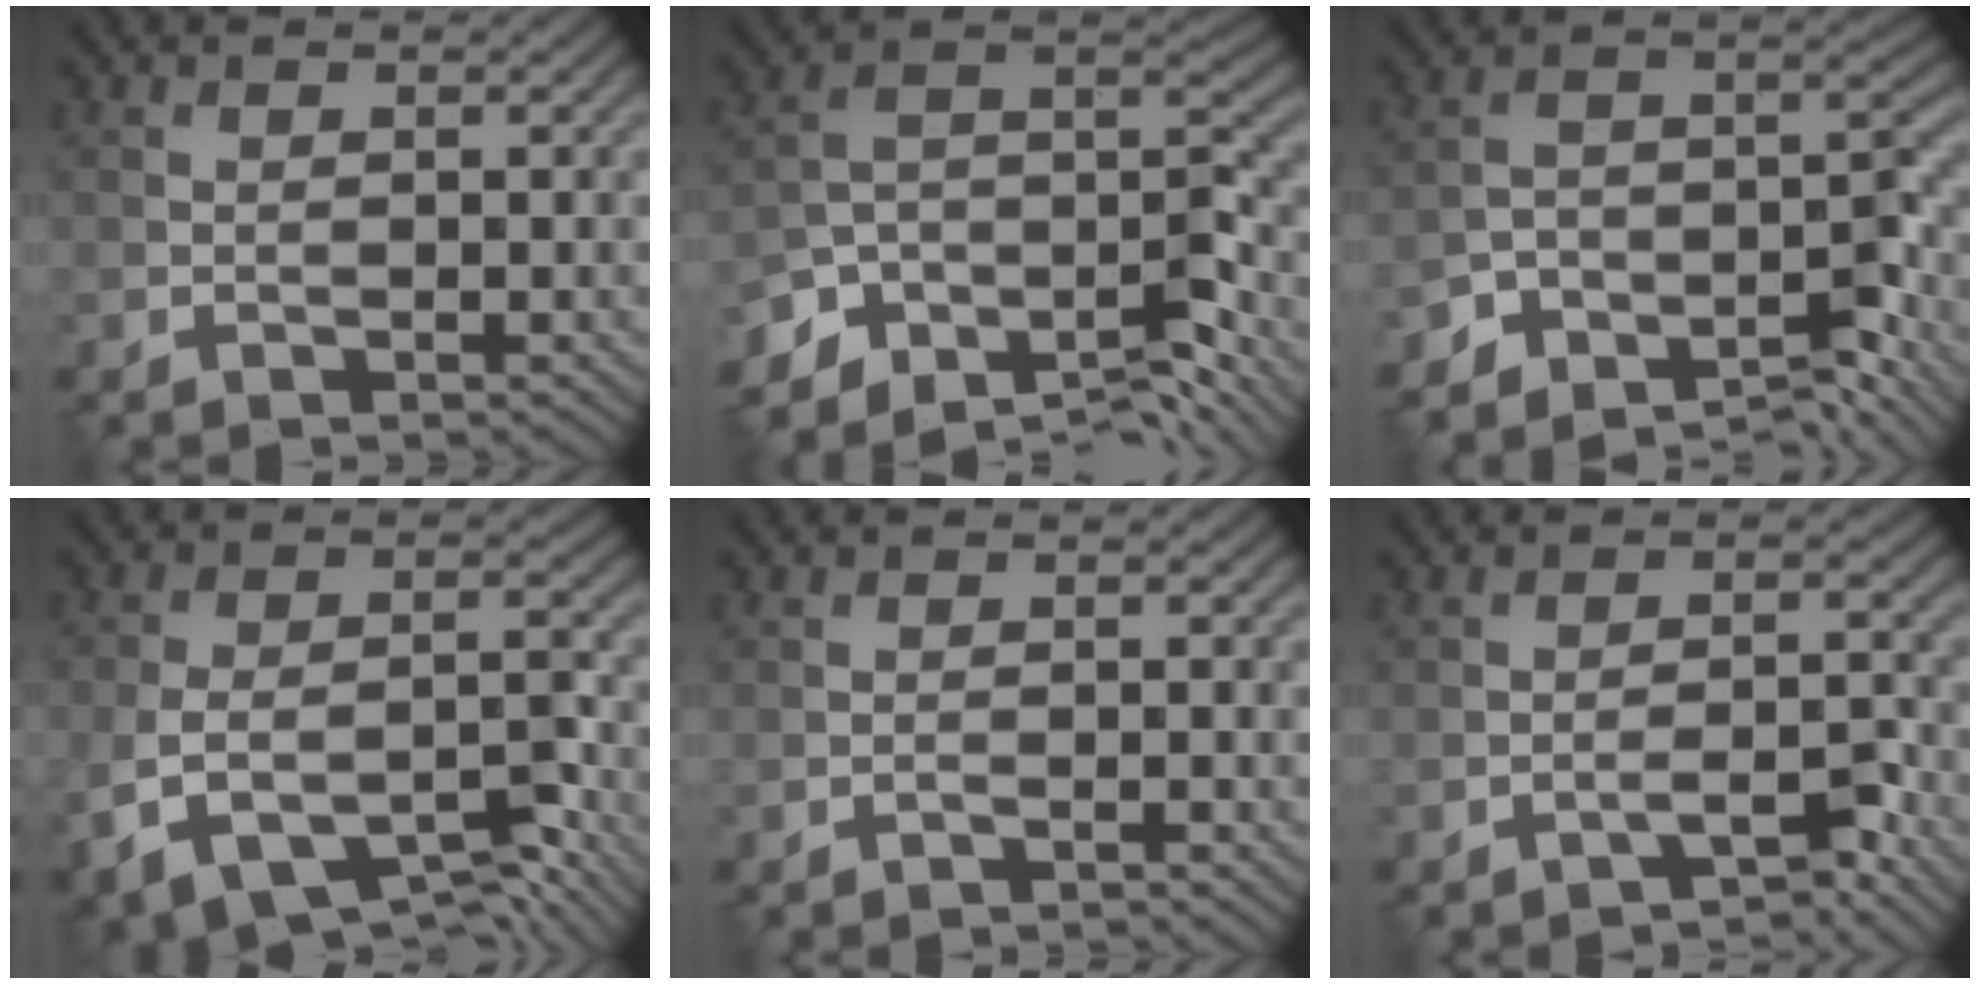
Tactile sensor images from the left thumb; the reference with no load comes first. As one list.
[{"total": 10.1, "force": [-7.3, 4.6, 5.3], "torque": [-0.103, 0.006, -0.125]}, {"total": 9.1, "force": [-7.6, 3.5, 3.7], "torque": [-0.056, -0.009, -0.143]}, {"total": 11.4, "force": [-6.4, 5.2, 7.8], "torque": [-0.151, -0.020, -0.098]}, {"total": 1.0, "force": [-0.9, 0.1, 0.4], "torque": [-0.006, 0.002, -0.018]}, {"total": 3.4, "force": [-2.7, 0.4, 1.9], "torque": [-0.030, 0.013, -0.049]}]